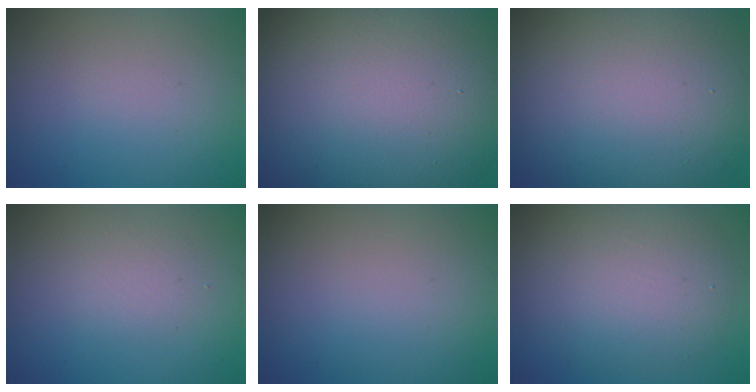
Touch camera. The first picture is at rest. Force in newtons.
{"total": 20.3, "press": 20.2, "slide": 1.3}
{"total": 16.4, "press": 16.4, "slide": 0.8}
{"total": 1.6, "press": 1.6, "slide": 0.1}
{"total": 0.0}
{"total": 6.1, "press": 6.0, "slide": 0.6}